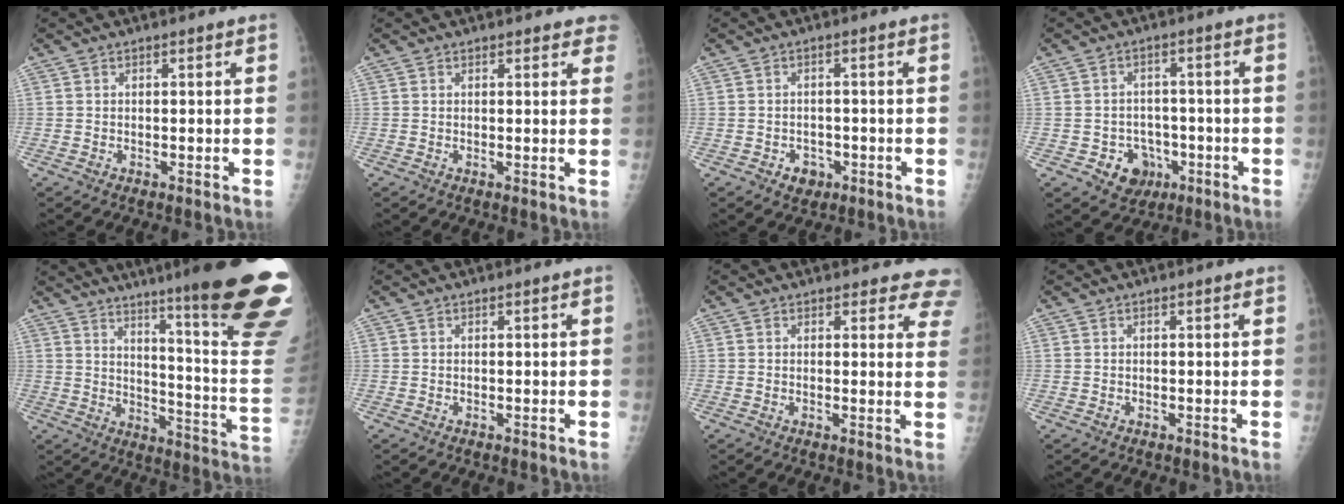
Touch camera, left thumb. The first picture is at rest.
{"total": 3.1, "force": [2.6, 1.4, 0.7], "torque": [0.027, -0.008, 0.013]}
{"total": 3.4, "force": [-1.6, 2.7, 1.3], "torque": [-0.002, 0.010, -0.017]}
{"total": 7.0, "force": [-2.7, 6.0, 2.4], "torque": [-0.008, 0.020, -0.031]}
{"total": 27.7, "force": [18.0, 2.1, 21.0], "torque": [-0.210, -0.107, 0.245]}
{"total": 0.0}
{"total": 7.6, "force": [6.9, 3.2, 0.5], "torque": [0.052, -0.029, 0.039]}
{"total": 0.0}